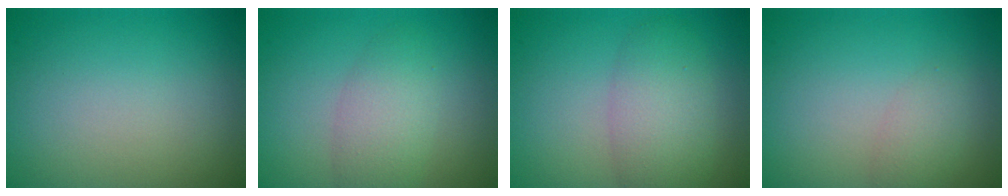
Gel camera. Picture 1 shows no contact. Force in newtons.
{"total": 3.2, "press": 3.2, "slide": 0.3}
{"total": 4.6, "press": 4.6, "slide": 0.2}
{"total": 1.7, "press": 1.7, "slide": 0.0}